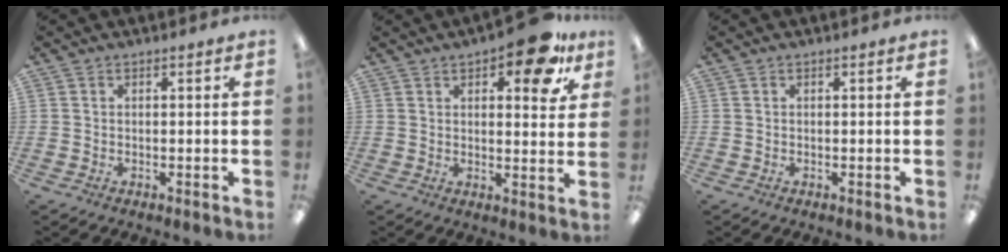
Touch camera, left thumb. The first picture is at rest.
{"total": 11.9, "force": [7.0, 4.7, 8.4], "torque": [-0.101, -0.029, 0.113]}
{"total": 0.0}